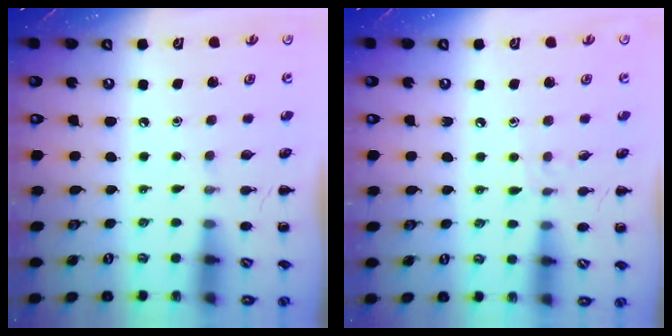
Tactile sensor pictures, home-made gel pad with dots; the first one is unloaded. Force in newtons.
{"total": 4.4, "press": 4.0, "slide": 1.8}